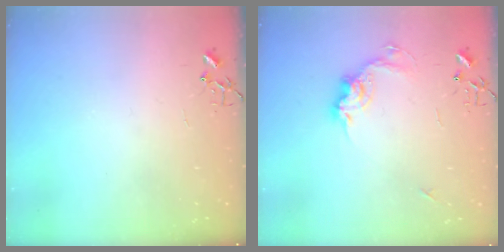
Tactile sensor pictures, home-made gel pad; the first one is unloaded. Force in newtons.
{"total": 10.8, "press": 10.8, "slide": 0.5}